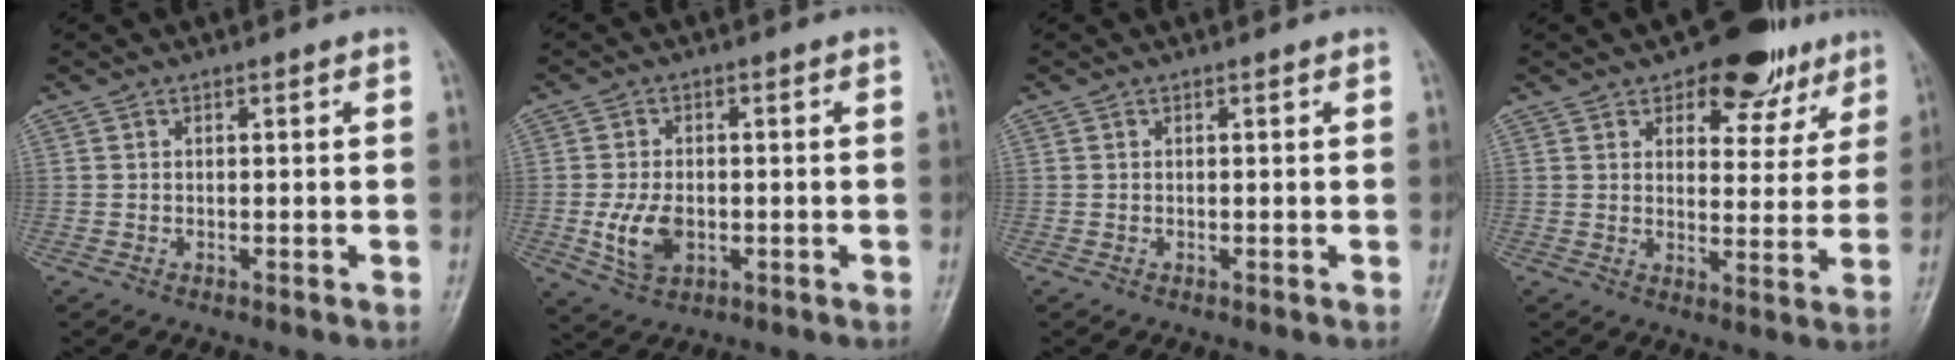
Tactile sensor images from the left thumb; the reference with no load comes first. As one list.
[{"total": 6.6, "force": [-1.5, 4.4, 4.7], "torque": [-0.087, -0.002, -0.022]}, {"total": 0.0}, {"total": 10.5, "force": [7.0, 5.9, 5.1], "torque": [-0.017, -0.036, 0.094]}]